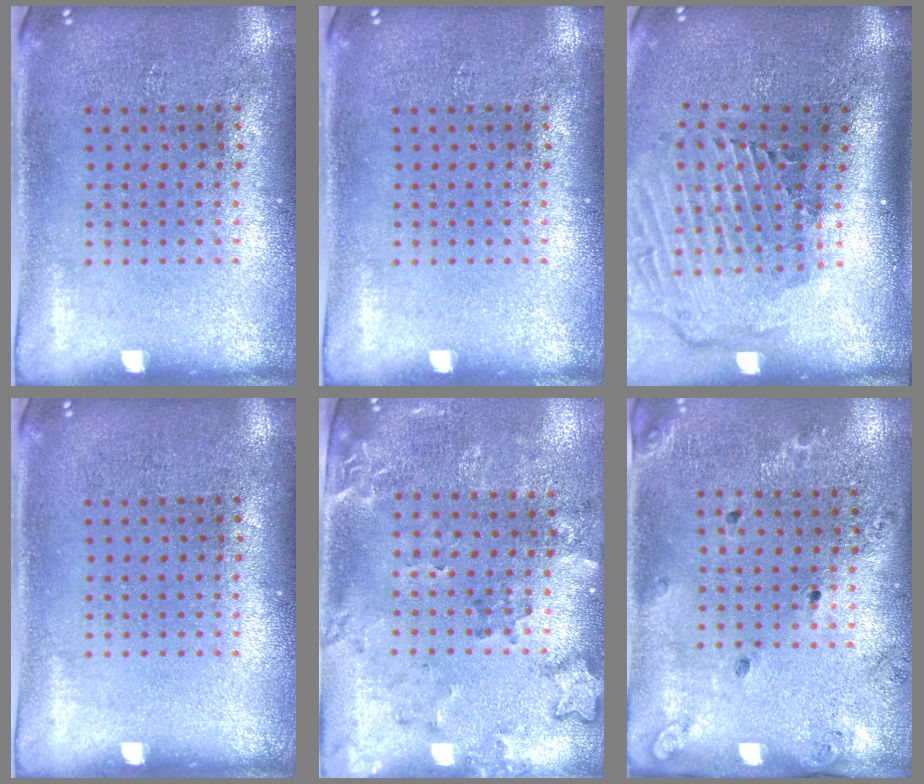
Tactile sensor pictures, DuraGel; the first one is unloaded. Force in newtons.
{"total": 0.0}
{"total": 2.9, "press": 2.0, "slide": 2.1}
{"total": 0.0}
{"total": 1.9, "press": 1.6, "slide": 1.1}
{"total": 1.2, "press": 1.1, "slide": 0.5}